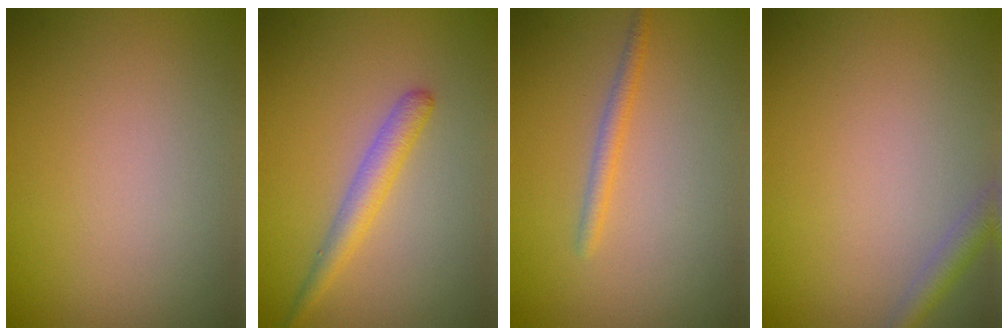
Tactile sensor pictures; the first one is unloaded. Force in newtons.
{"total": 2.3, "press": 2.3, "slide": 0.1}
{"total": 1.4, "press": 1.4, "slide": 0.0}
{"total": 1.9, "press": 1.9, "slide": 0.1}